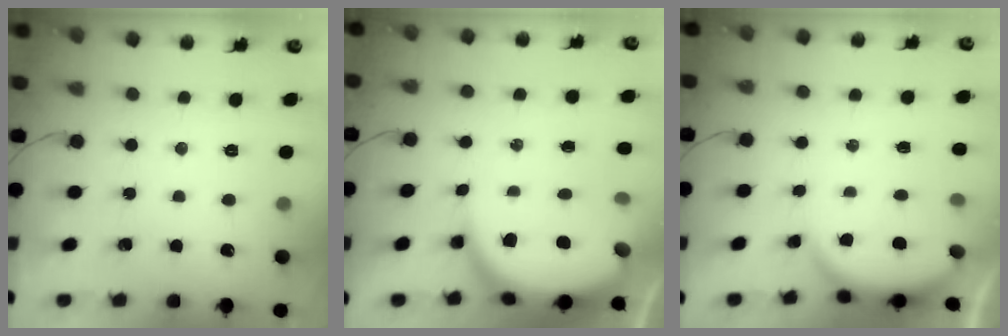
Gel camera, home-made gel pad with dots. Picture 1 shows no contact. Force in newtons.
{"total": 10.4, "press": 10.3, "slide": 1.0}
{"total": 3.4, "press": 3.3, "slide": 0.6}